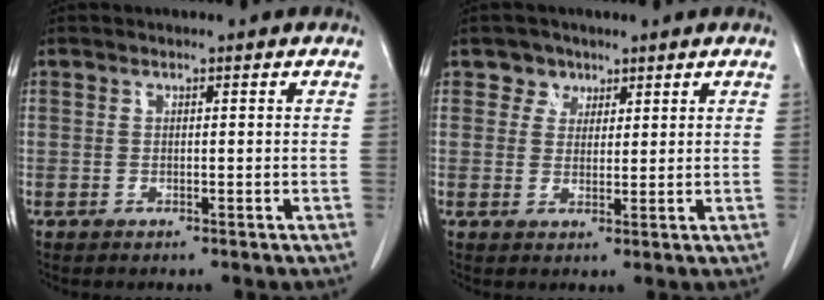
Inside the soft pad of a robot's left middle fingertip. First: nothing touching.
{"total": 2.8, "force": [1.7, 2.2, -0.1], "torque": [0.008, 0.004, 0.023]}